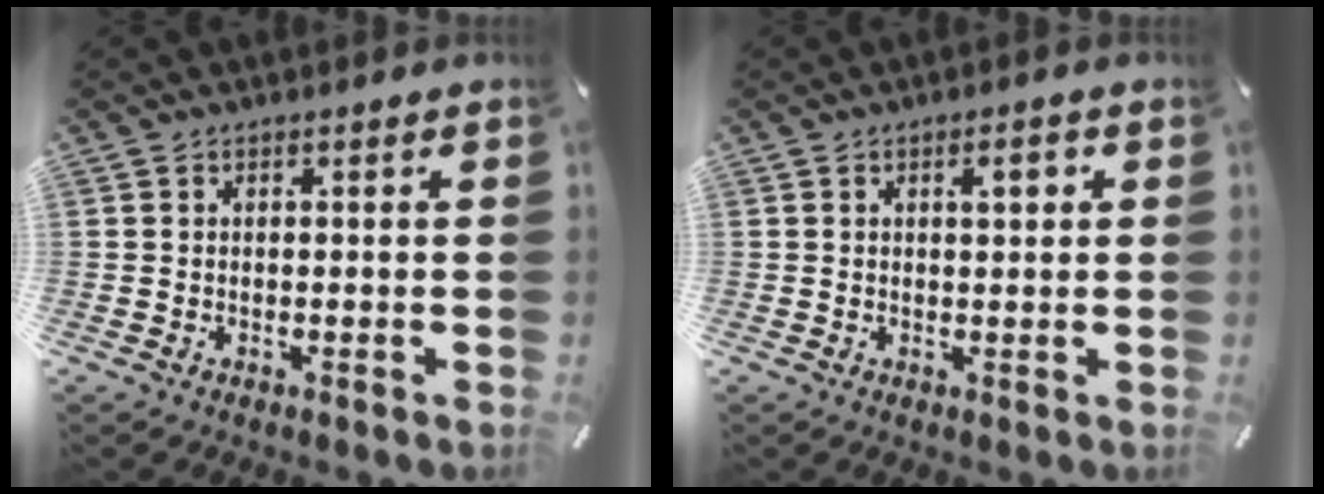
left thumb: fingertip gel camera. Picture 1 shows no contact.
{"total": 3.5, "force": [1.3, 1.3, 3.0], "torque": [-0.038, -0.001, 0.015]}